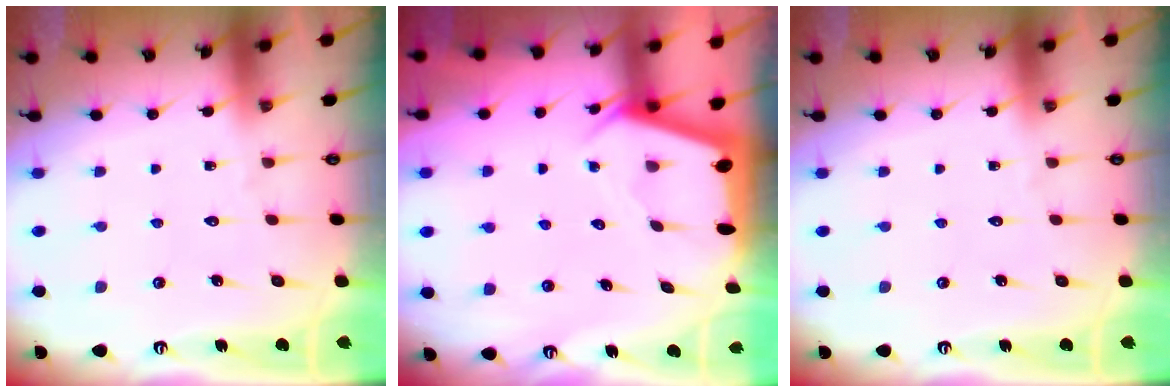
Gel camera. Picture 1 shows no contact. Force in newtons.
{"total": 2.4, "press": 2.4, "slide": 0.4}
{"total": 0.0}